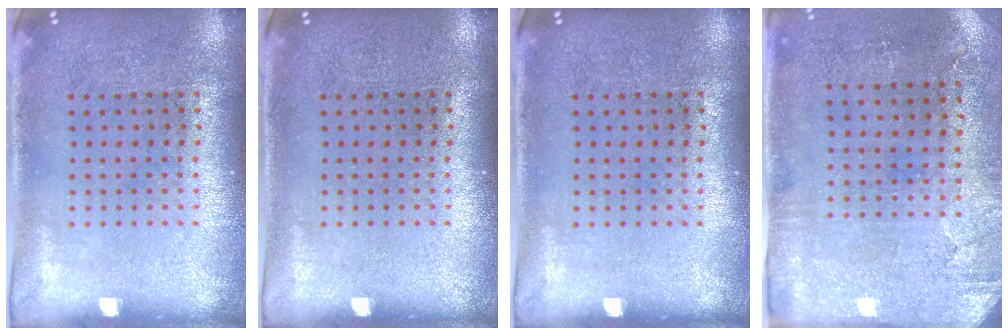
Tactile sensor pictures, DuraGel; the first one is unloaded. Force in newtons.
{"total": 0.0}
{"total": 0.0}
{"total": 2.9, "press": 2.4, "slide": 1.7}